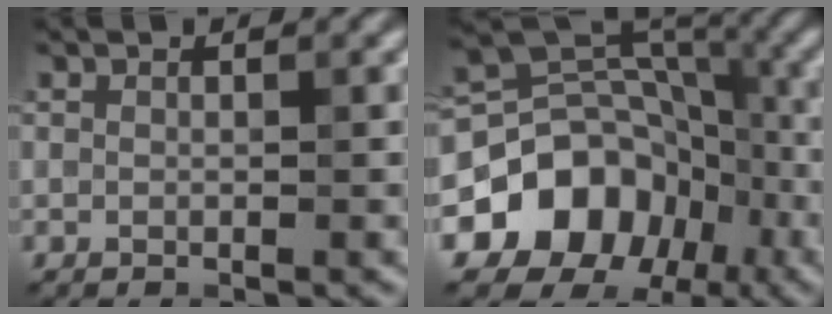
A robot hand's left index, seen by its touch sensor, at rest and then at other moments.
{"total": 15.3, "force": [-6.9, 12.4, 5.8], "torque": [-0.102, -0.019, -0.135]}